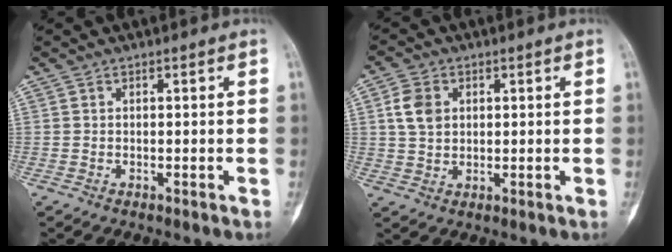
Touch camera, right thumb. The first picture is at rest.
{"total": 5.8, "force": [1.6, 4.3, 3.5], "torque": [-0.061, -0.001, 0.029]}